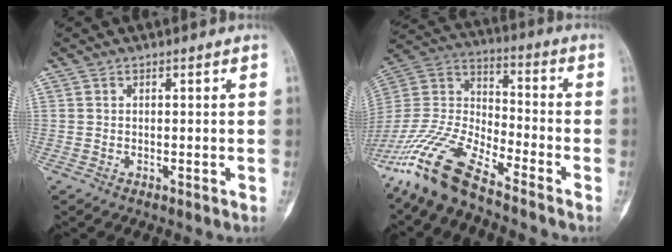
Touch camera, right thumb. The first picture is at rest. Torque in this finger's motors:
{"motor_torque": [0.30, 0.23, 1.46, -1.31, 0.19]}